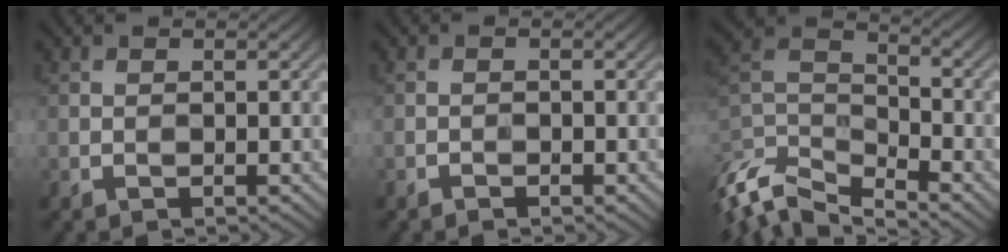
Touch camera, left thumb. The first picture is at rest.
{"total": 0.6, "force": [-0.6, 0.2, 0.2], "torque": [-0.002, 0.000, -0.011]}
{"total": 10.2, "force": [-7.3, 3.5, 6.2], "torque": [-0.144, -0.015, -0.143]}